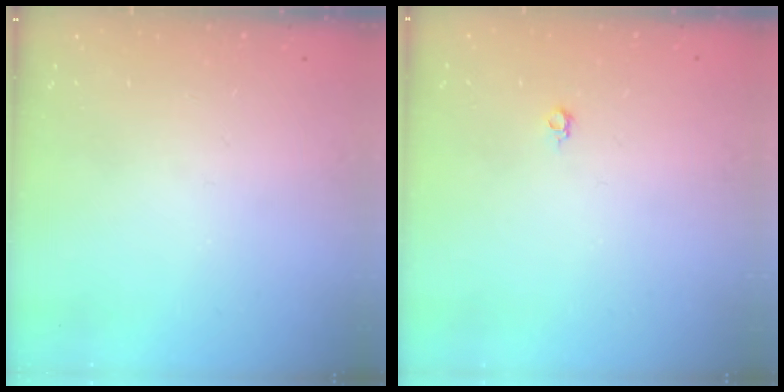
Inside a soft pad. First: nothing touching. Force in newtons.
{"total": 3.5, "press": 3.4, "slide": 0.6}